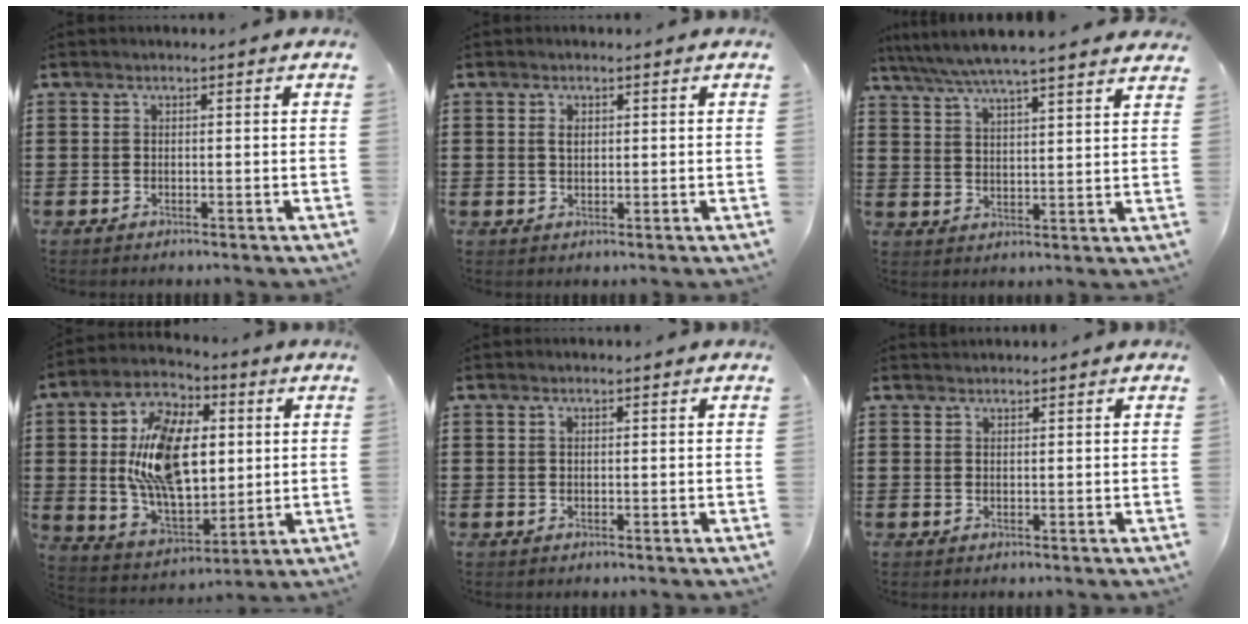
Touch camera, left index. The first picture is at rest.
{"total": 1.4, "force": [0.5, 0.8, 1.0], "torque": [-0.024, 0.005, 0.009]}
{"total": 5.8, "force": [5.4, -0.2, 2.3], "torque": [-0.064, -0.027, 0.092]}
{"total": 14.3, "force": [2.3, 8.4, 11.3], "torque": [-0.234, 0.013, 0.044]}
{"total": 0.5, "force": [0.3, 0.1, 0.4], "torque": [-0.009, -0.001, 0.006]}
{"total": 0.8, "force": [0.8, 0.0, 0.1], "torque": [-0.003, -0.001, 0.016]}